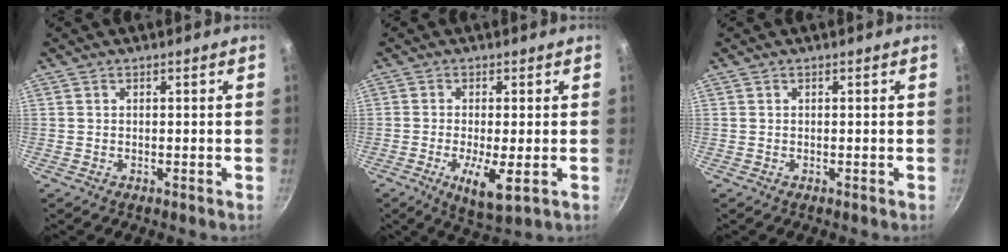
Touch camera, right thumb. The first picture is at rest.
{"total": 7.1, "force": [-1.9, 1.7, 6.6], "torque": [-0.124, -0.014, -0.026]}
{"total": 0.0}